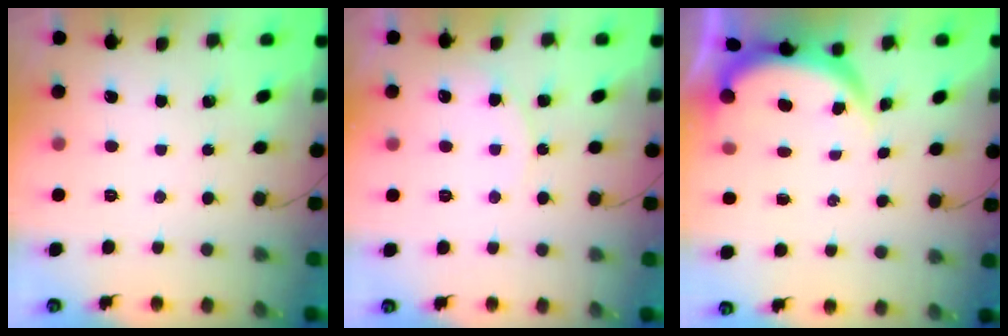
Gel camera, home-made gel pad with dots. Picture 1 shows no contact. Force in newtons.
{"total": 5.2, "press": 5.1, "slide": 0.5}
{"total": 3.8, "press": 3.8, "slide": 0.1}